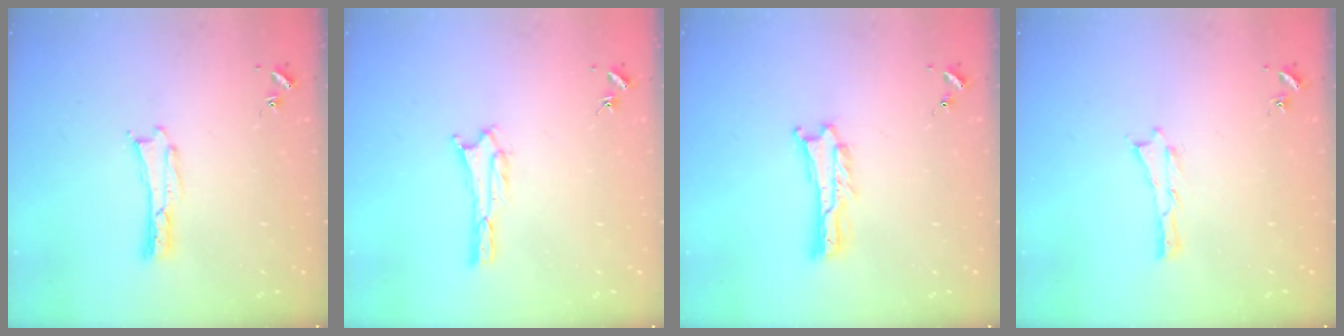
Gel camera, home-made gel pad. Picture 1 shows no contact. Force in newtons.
{"total": 1.6, "press": 1.6, "slide": 0.2}
{"total": 1.0, "press": 1.0, "slide": 0.2}
{"total": 0.0}